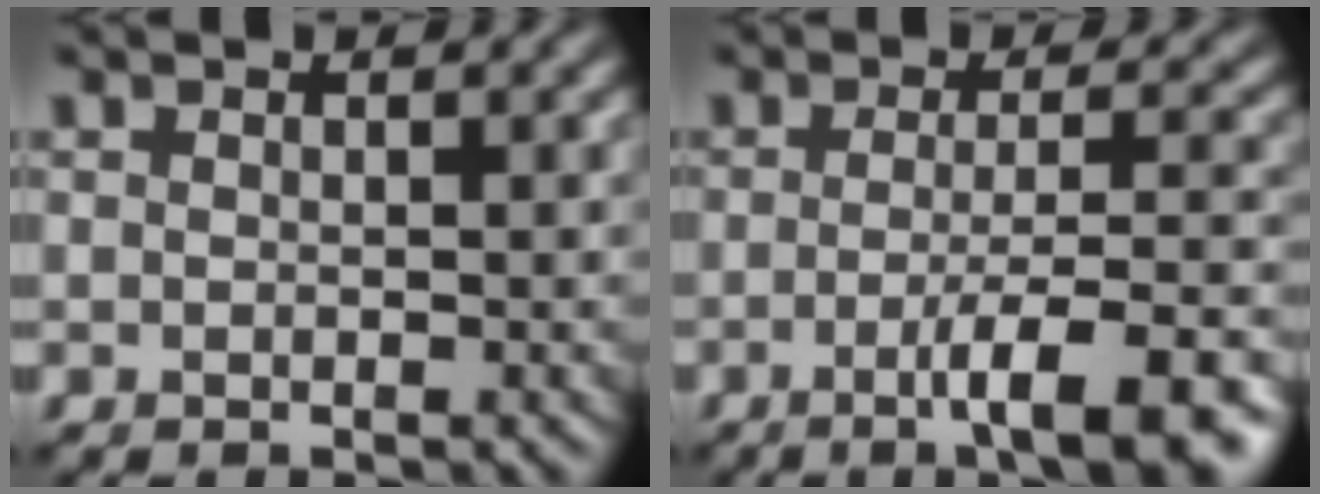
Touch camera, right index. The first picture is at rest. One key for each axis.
{"total": 8.4, "fx": -3.7, "fy": 1.9, "fz": 7.3, "tx": -0.094, "ty": 0.002, "tz": -0.054}